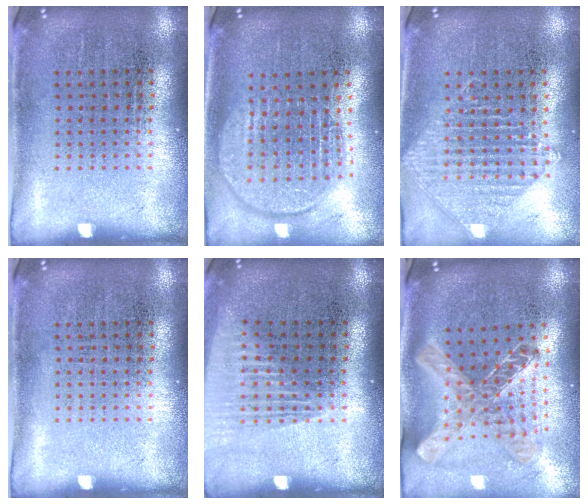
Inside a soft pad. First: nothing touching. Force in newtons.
{"total": 1.9, "press": 1.6, "slide": 1.0}
{"total": 1.0, "press": 1.0, "slide": 0.2}
{"total": 0.0}
{"total": 1.5, "press": 1.3, "slide": 0.6}
{"total": 1.6, "press": 1.4, "slide": 0.8}